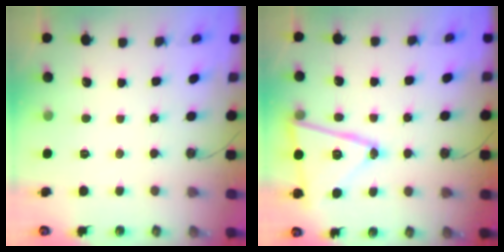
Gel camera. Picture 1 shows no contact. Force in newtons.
{"total": 16.7, "press": 16.6, "slide": 1.4}